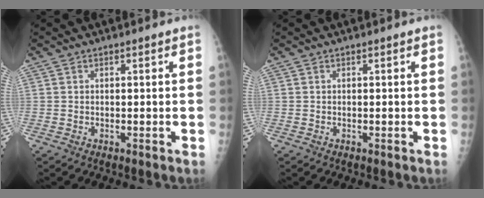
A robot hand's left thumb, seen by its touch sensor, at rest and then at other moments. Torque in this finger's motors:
{"motor_torque": [0.00, 0.00, 0.00, 0.00, 0.00]}